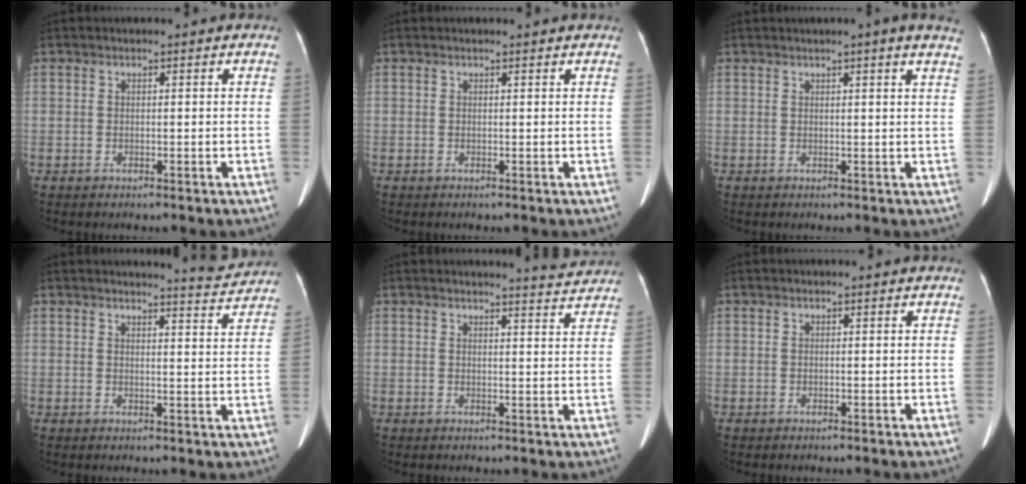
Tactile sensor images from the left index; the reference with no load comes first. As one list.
[{"total": 1.2, "force": [1.2, 0.0, 0.2], "torque": [-0.011, 0.007, 0.013]}, {"total": 5.6, "force": [4.3, -0.5, 3.5], "torque": [-0.041, 0.005, 0.039]}, {"total": 4.6, "force": [4.6, -0.4, 0.0], "torque": [-0.011, -0.022, 0.048]}, {"total": 3.9, "force": [3.9, -0.3, 0.2], "torque": [-0.011, -0.014, 0.038]}, {"total": 0.0}]